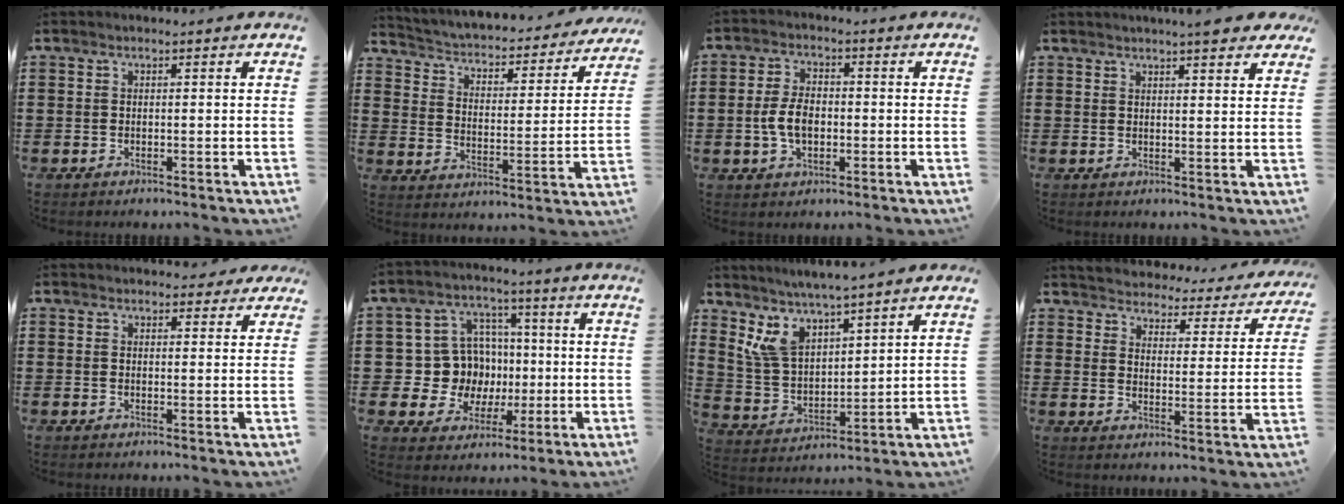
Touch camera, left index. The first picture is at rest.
{"total": 2.1, "force": [2.0, 0.4, 0.7], "torque": [-0.031, -0.030, 0.021]}
{"total": 5.5, "force": [-0.8, 3.2, 4.4], "torque": [-0.102, 0.001, -0.021]}
{"total": 3.9, "force": [3.4, 0.2, 1.8], "torque": [-0.036, -0.004, 0.061]}
{"total": 2.4, "force": [2.2, 0.9, 0.5], "torque": [0.000, -0.005, 0.038]}
{"total": 10.5, "force": [0.6, 10.1, 2.9], "torque": [-0.098, 0.004, 0.024]}
{"total": 7.3, "force": [5.7, 2.9, 3.6], "torque": [-0.094, -0.015, 0.106]}
{"total": 3.2, "force": [3.2, 0.0, -0.4], "torque": [-0.018, -0.033, 0.047]}